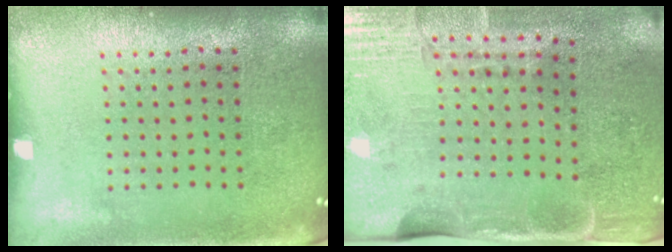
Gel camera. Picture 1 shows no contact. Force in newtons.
{"total": 4.3, "press": 3.6, "slide": 2.4}